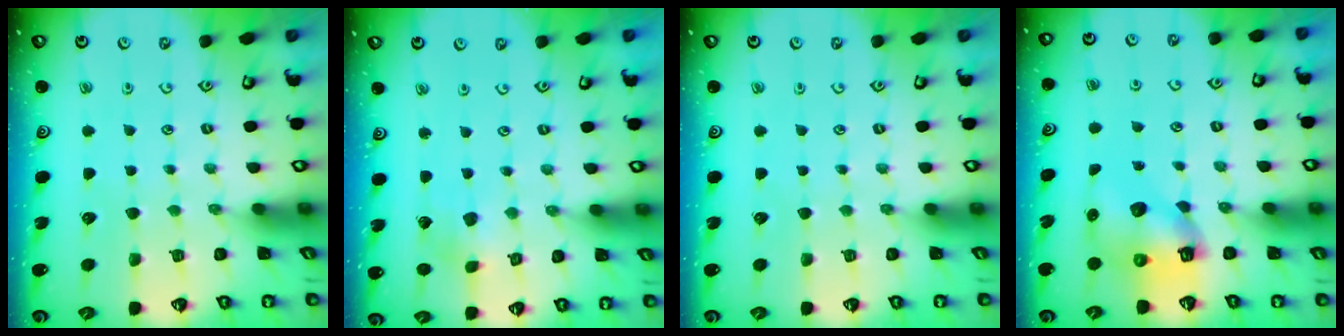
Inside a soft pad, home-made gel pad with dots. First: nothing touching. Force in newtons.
{"total": 3.0, "press": 3.0, "slide": 0.4}
{"total": 0.0}
{"total": 8.4, "press": 8.4, "slide": 0.9}